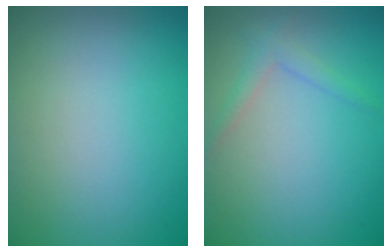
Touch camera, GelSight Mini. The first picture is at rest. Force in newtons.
{"total": 1.4, "press": 1.4, "slide": 0.1}